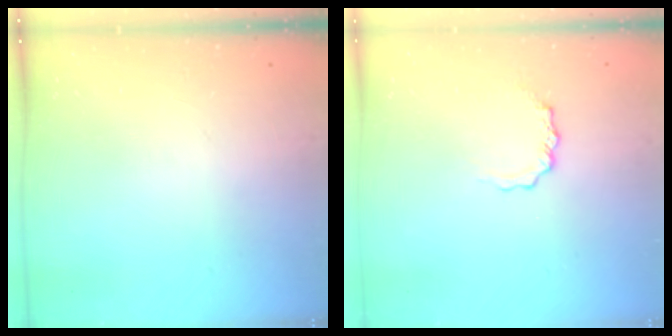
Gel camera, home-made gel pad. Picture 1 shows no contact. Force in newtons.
{"total": 3.7, "press": 3.6, "slide": 0.5}